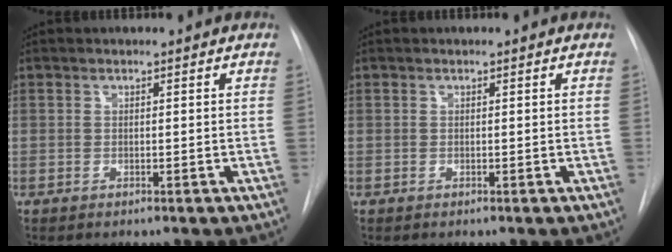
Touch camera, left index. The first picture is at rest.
{"total": 0.0}